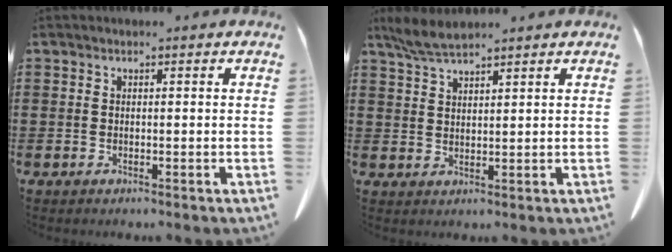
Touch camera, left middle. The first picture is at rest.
{"total": 3.8, "force": [3.3, 0.3, 1.8], "torque": [-0.046, -0.006, 0.062]}